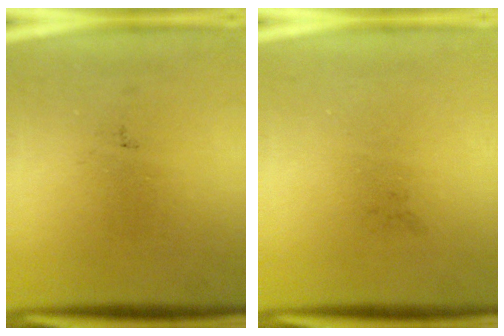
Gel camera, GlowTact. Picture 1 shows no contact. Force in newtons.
{"total": 0.0}